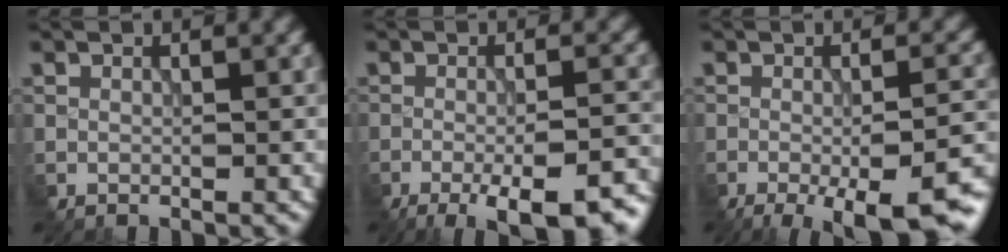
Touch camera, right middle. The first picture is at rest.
{"total": 8.8, "force": [-5.3, 2.5, 6.6], "torque": [-0.102, -0.011, -0.072]}
{"total": 10.2, "force": [-5.4, 3.0, 8.1], "torque": [-0.115, -0.014, -0.069]}